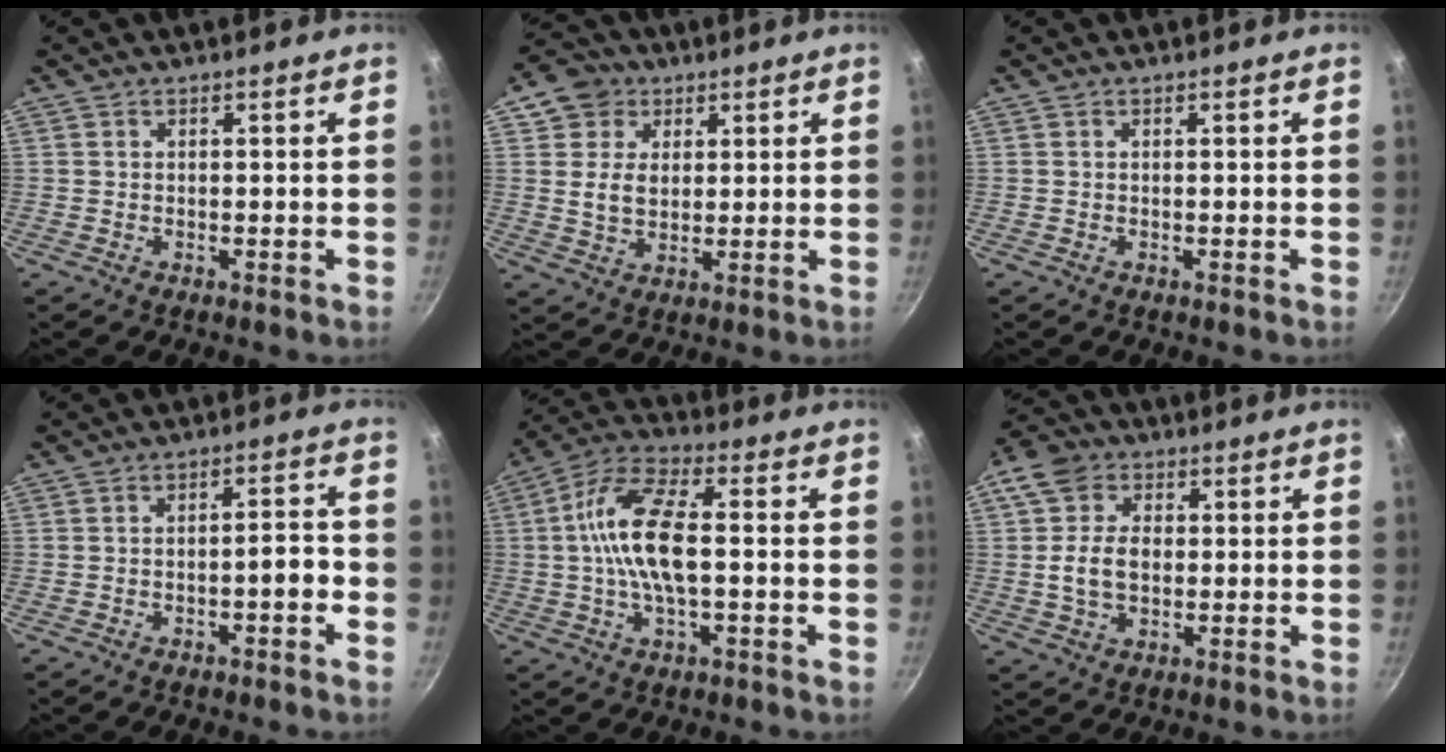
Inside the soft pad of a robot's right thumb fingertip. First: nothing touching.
{"total": 8.2, "force": [2.9, 6.8, 3.5], "torque": [-0.025, -0.007, 0.044]}
{"total": 0.0}
{"total": 3.6, "force": [-1.7, 1.2, 2.9], "torque": [-0.037, 0.027, -0.020]}
{"total": 13.2, "force": [0.0, 5.4, 12.1], "torque": [-0.228, 0.027, -0.015]}
{"total": 9.5, "force": [0.7, 7.0, 6.4], "torque": [-0.102, 0.009, 0.001]}